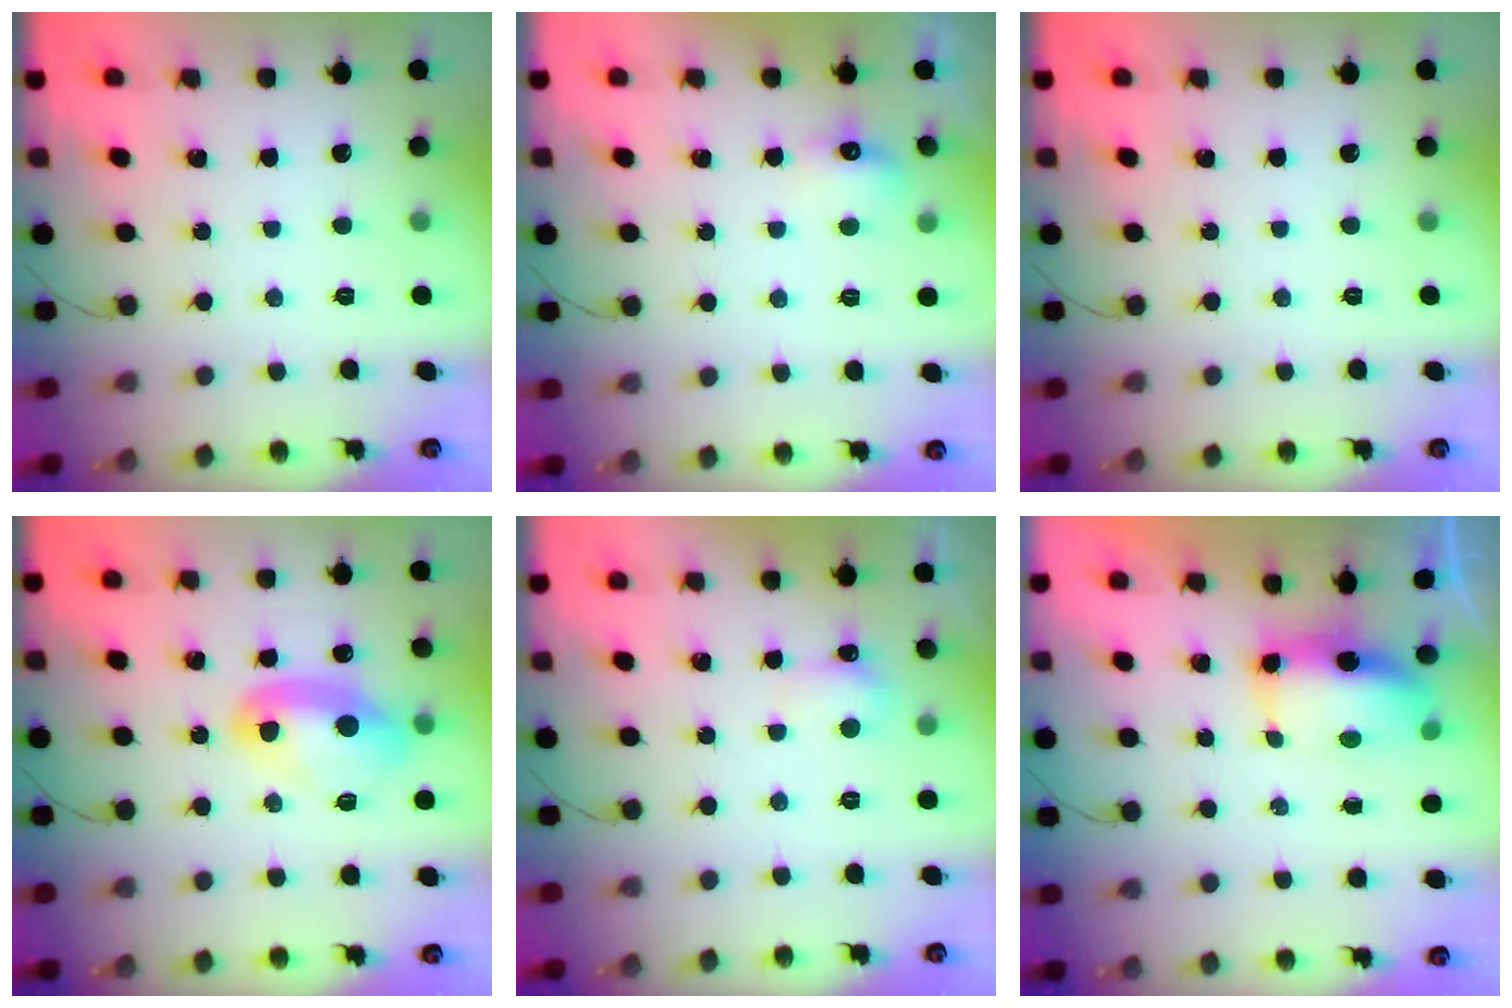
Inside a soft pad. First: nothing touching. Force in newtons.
{"total": 5.3, "press": 5.1, "slide": 1.5}
{"total": 0.0}
{"total": 11.1, "press": 10.9, "slide": 2.2}
{"total": 4.1, "press": 4.0, "slide": 1.0}
{"total": 9.1, "press": 8.2, "slide": 4.0}